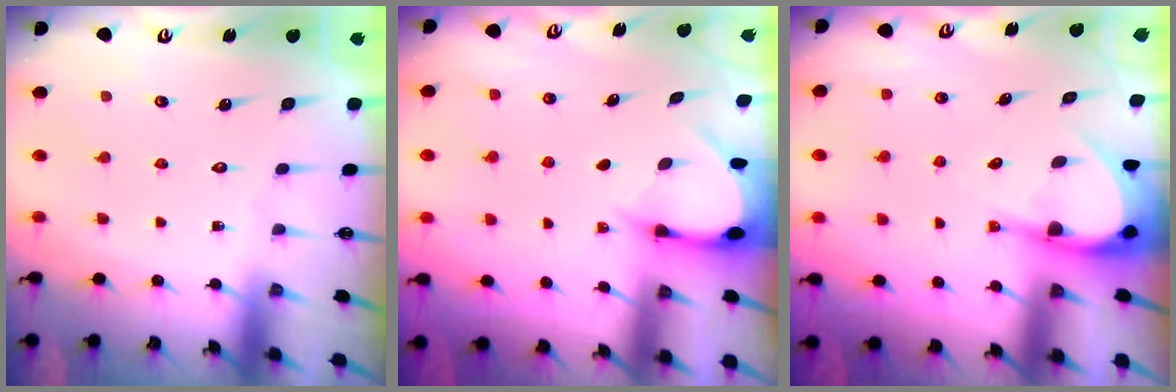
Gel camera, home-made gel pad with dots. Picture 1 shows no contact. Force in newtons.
{"total": 3.7, "press": 3.6, "slide": 0.3}
{"total": 5.1, "press": 5.1, "slide": 0.4}